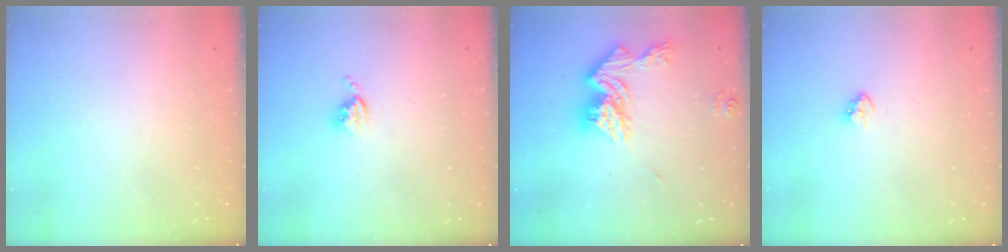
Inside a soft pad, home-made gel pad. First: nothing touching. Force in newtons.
{"total": 3.8, "press": 3.8, "slide": 0.5}
{"total": 14.7, "press": 14.7, "slide": 1.2}
{"total": 3.4, "press": 3.4, "slide": 0.5}